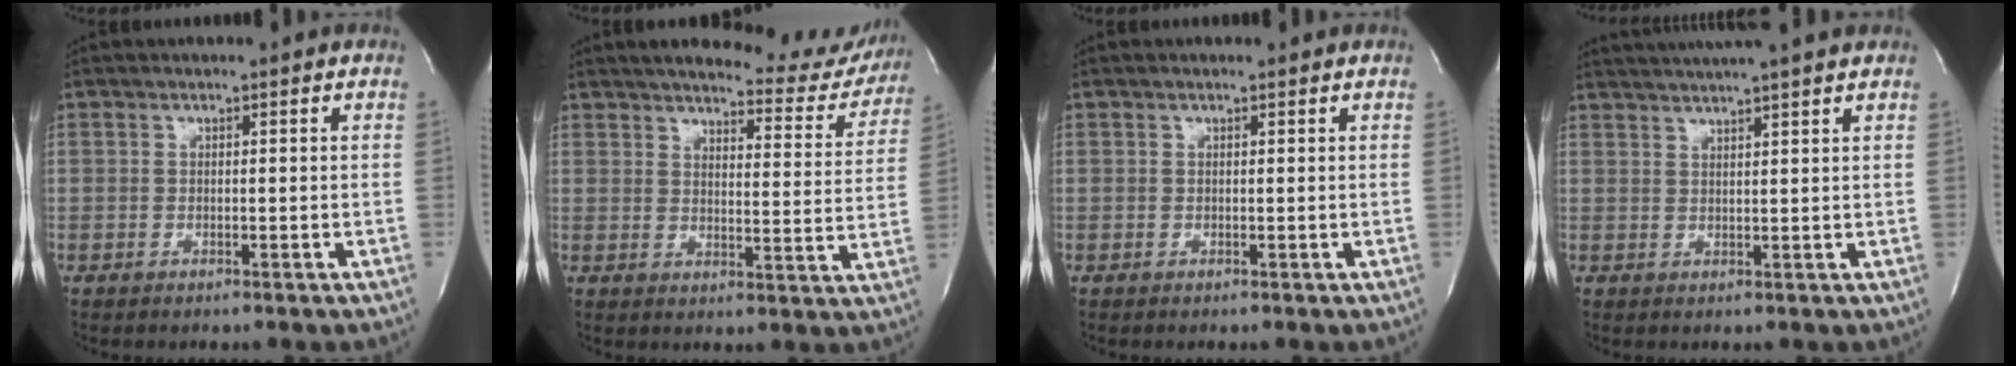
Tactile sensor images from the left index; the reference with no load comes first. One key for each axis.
{"total": 16.7, "fx": 15.5, "fy": 4.0, "fz": 4.8, "tx": -0.036, "ty": -0.039, "tz": 0.173}
{"total": 0.6, "fx": 0.6, "fy": 0.2, "fz": 0.1, "tx": -0.004, "ty": 0.003, "tz": 0.008}
{"total": 11.7, "fx": 10.3, "fy": -0.1, "fz": 5.6, "tx": -0.096, "ty": 0.030, "tz": 0.138}